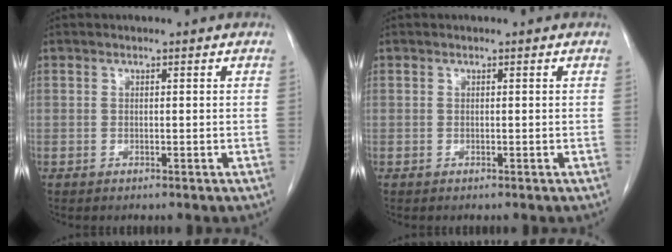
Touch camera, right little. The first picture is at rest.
{"total": 0.0}